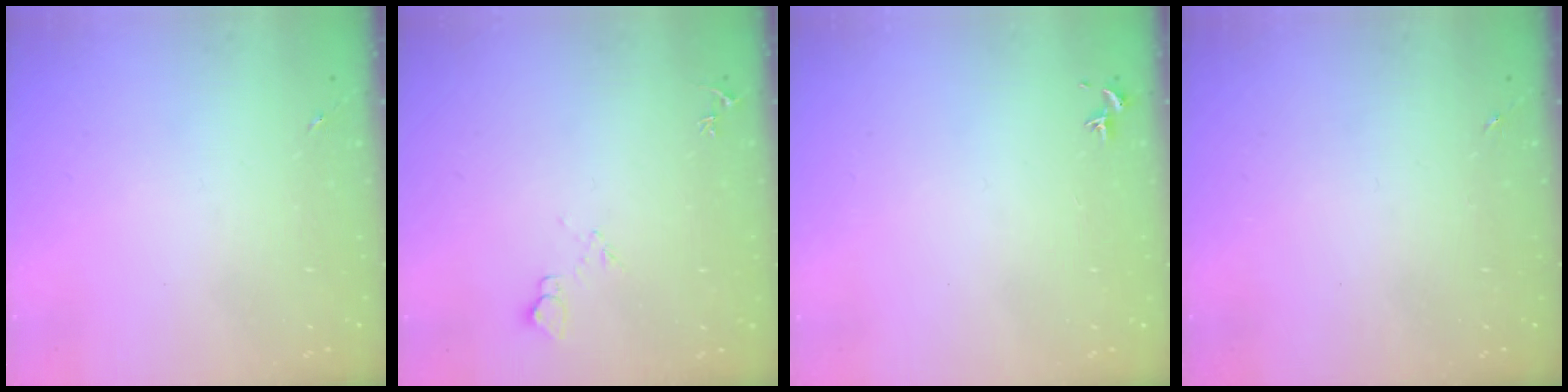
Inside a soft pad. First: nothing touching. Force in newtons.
{"total": 6.7, "press": 6.7, "slide": 0.8}
{"total": 0.7, "press": 0.6, "slide": 0.5}
{"total": 0.0}